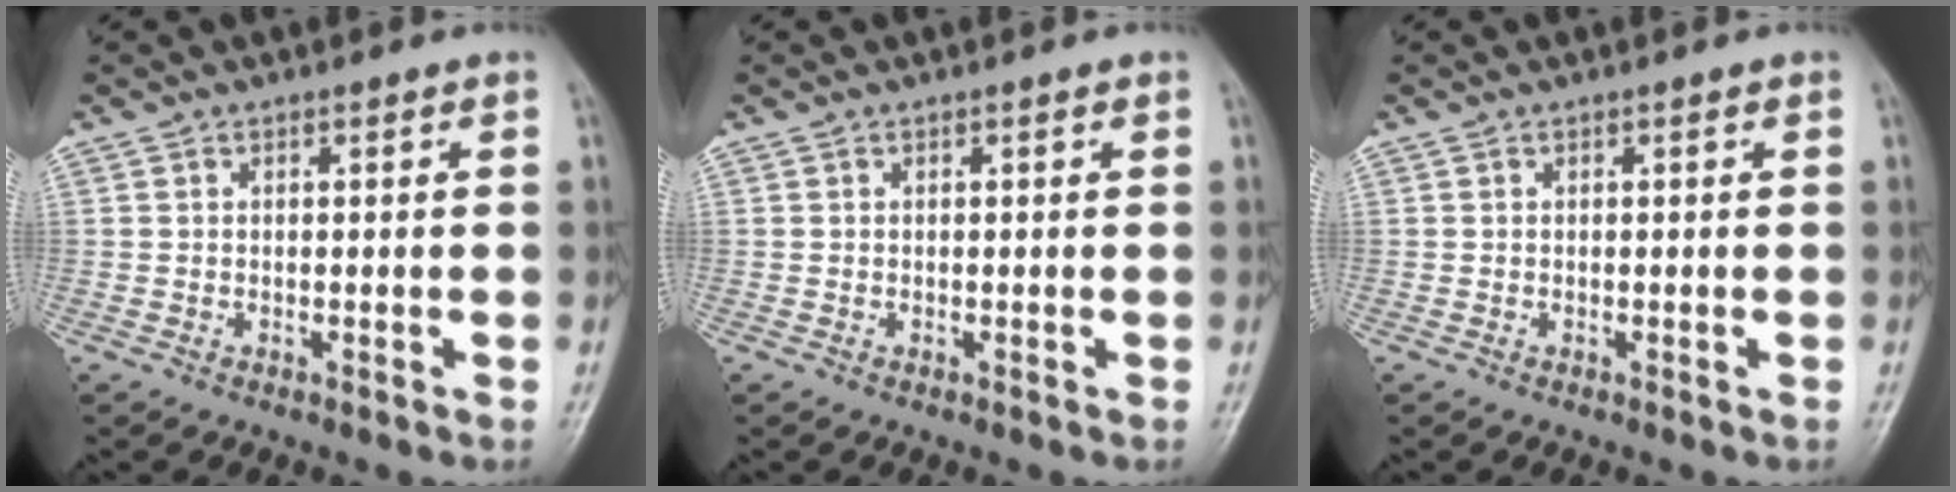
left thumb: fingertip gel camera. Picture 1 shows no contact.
{"total": 0.0}
{"total": 0.0}